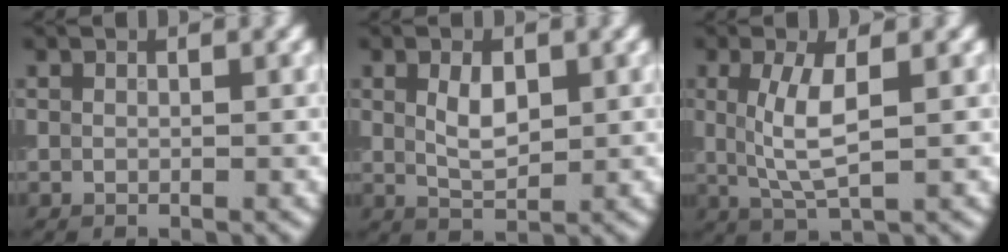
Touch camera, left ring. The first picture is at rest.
{"total": 2.9, "force": [0.7, 1.6, 2.4], "torque": [-0.050, 0.000, 0.016]}
{"total": 4.2, "force": [0.5, 1.2, 4.0], "torque": [-0.087, -0.001, 0.012]}